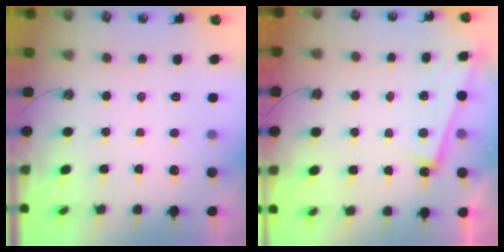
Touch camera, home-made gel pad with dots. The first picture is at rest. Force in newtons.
{"total": 5.3, "press": 5.3, "slide": 0.3}